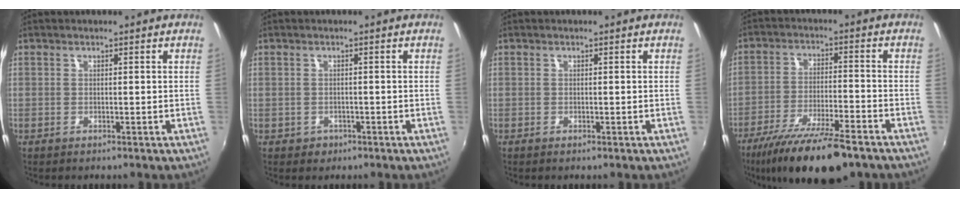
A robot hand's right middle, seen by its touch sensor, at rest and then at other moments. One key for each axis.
{"total": 2.0, "fx": -0.8, "fy": 1.7, "fz": 0.5, "tx": -0.013, "ty": -0.003, "tz": -0.008}
{"total": 0.0}
{"total": 16.5, "fx": -12.4, "fy": 3.6, "fz": 10.3, "tx": -0.203, "ty": -0.034, "tz": -0.206}